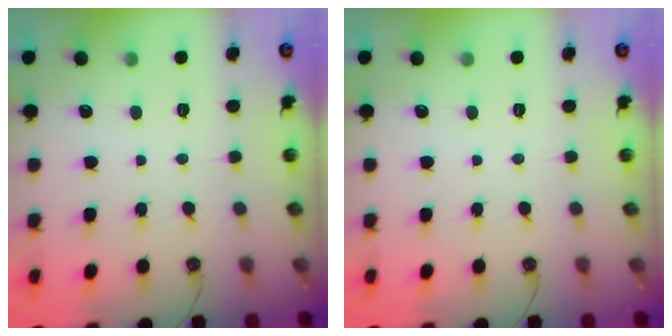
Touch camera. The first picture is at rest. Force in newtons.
{"total": 0.0}